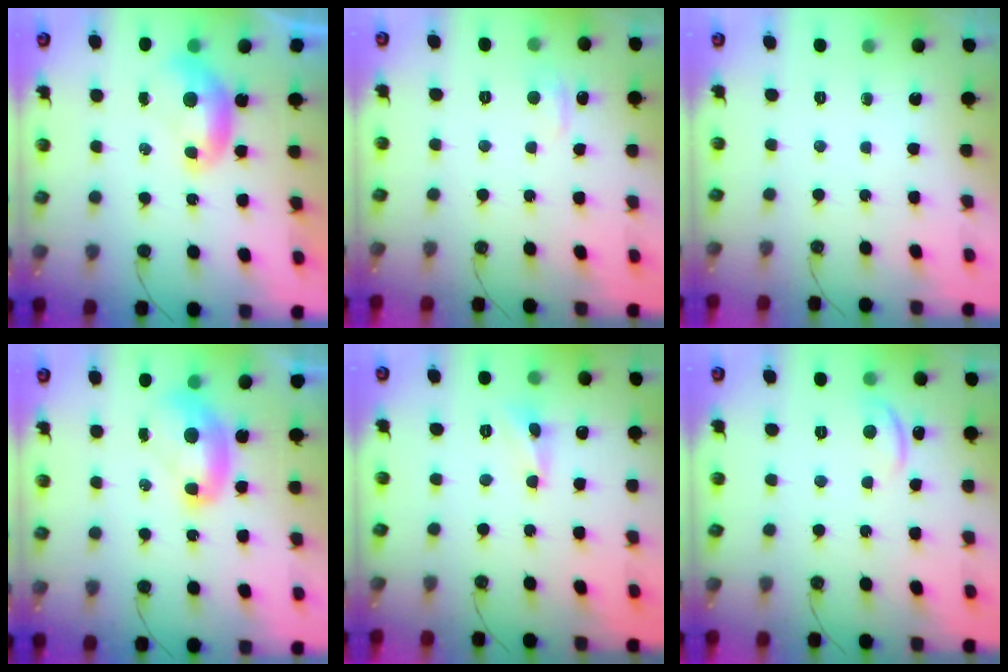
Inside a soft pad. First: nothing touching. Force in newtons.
{"total": 2.5, "press": 2.5, "slide": 0.6}
{"total": 0.0}
{"total": 2.4, "press": 2.4, "slide": 0.2}
{"total": 2.4, "press": 2.3, "slide": 0.5}
{"total": 1.9, "press": 1.8, "slide": 0.6}